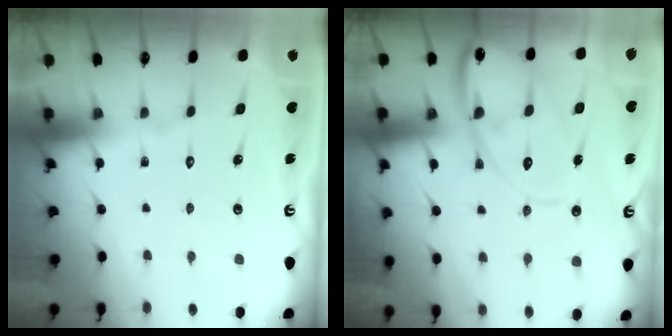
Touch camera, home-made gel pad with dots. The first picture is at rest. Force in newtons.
{"total": 14.8, "press": 14.7, "slide": 1.5}